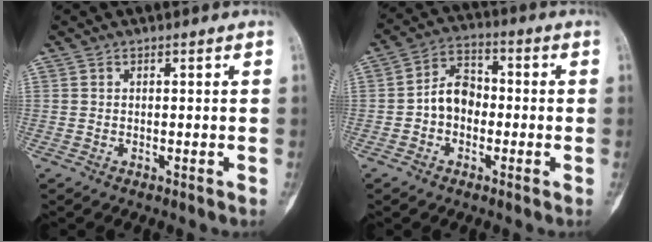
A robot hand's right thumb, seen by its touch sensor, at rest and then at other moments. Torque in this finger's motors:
{"motor_torque": [0.08, 0.09, 0.03, -0.02, 0.03]}